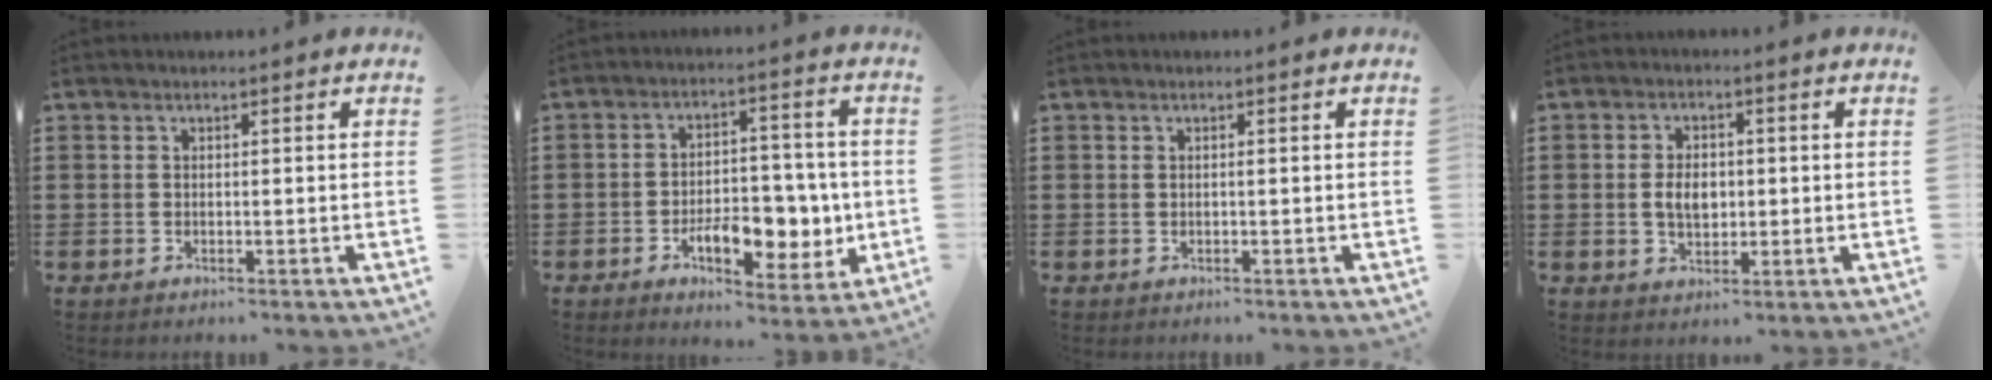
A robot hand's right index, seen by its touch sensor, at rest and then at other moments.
{"total": 9.0, "force": [-2.4, 5.2, 6.9], "torque": [-0.098, 0.004, -0.040]}
{"total": 0.0}
{"total": 3.9, "force": [-0.1, 2.2, 3.2], "torque": [-0.055, 0.004, -0.005]}